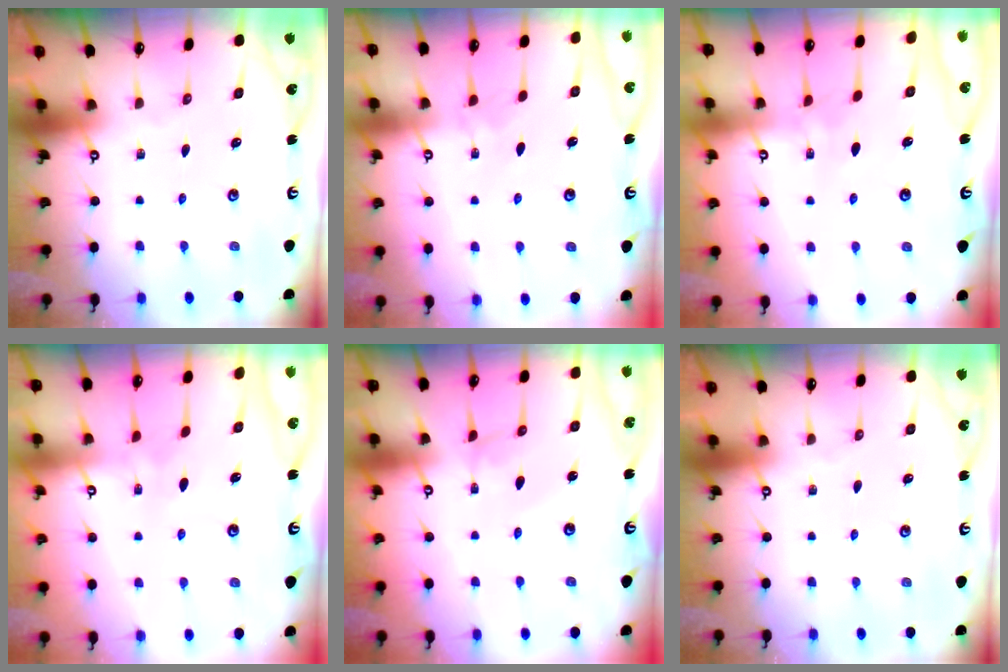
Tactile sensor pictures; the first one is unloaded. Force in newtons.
{"total": 2.3, "press": 2.3, "slide": 0.4}
{"total": 2.4, "press": 2.4, "slide": 0.3}
{"total": 4.1, "press": 4.1, "slide": 0.1}
{"total": 2.7, "press": 2.7, "slide": 0.1}
{"total": 0.0}